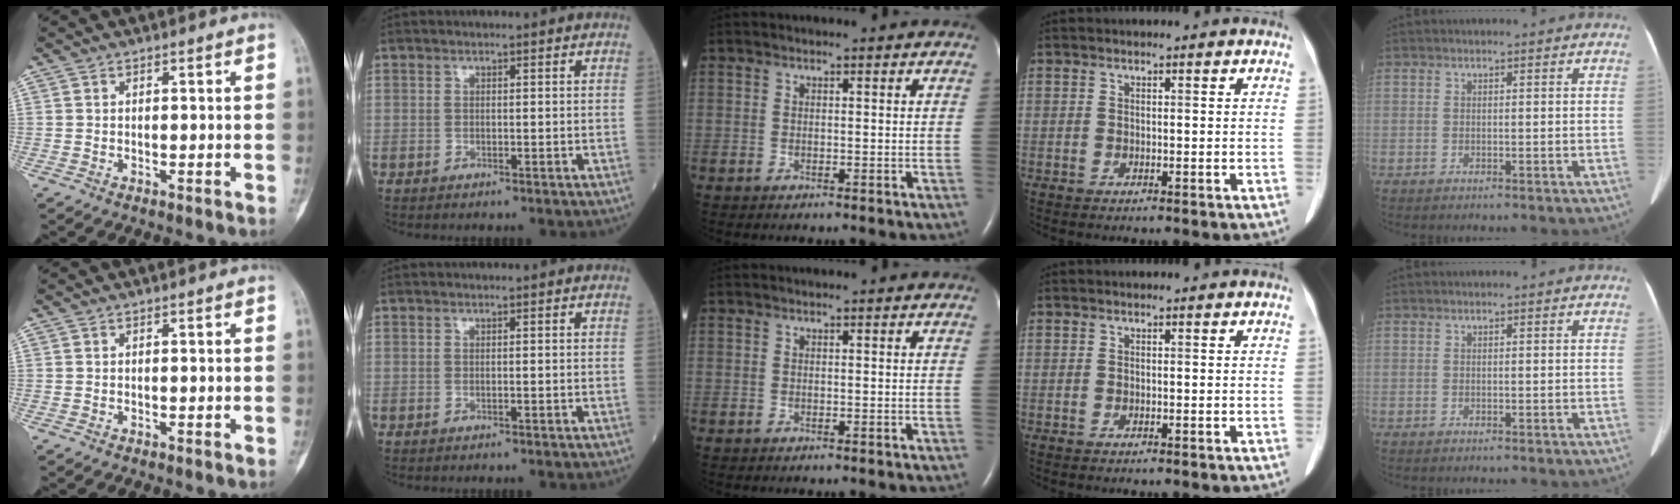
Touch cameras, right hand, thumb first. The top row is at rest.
{}